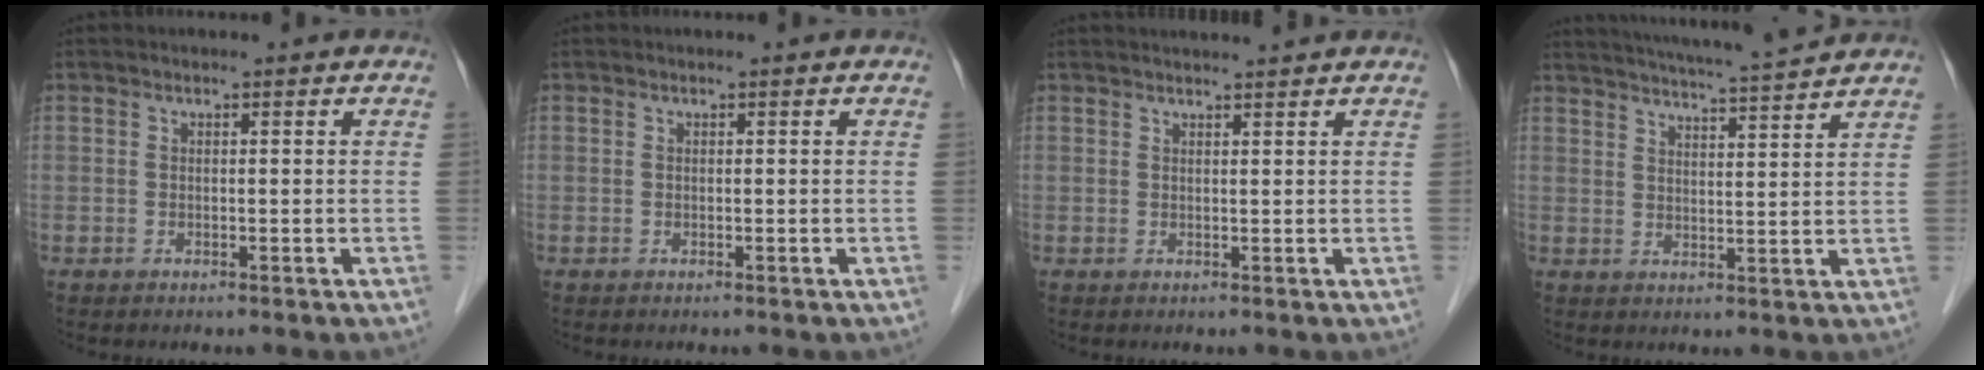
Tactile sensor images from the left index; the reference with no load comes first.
{"total": 0.0}
{"total": 4.5, "force": [4.3, -0.3, 1.3], "torque": [-0.016, 0.021, 0.051]}
{"total": 12.5, "force": [11.6, -0.4, 4.7], "torque": [-0.086, 0.005, 0.158]}